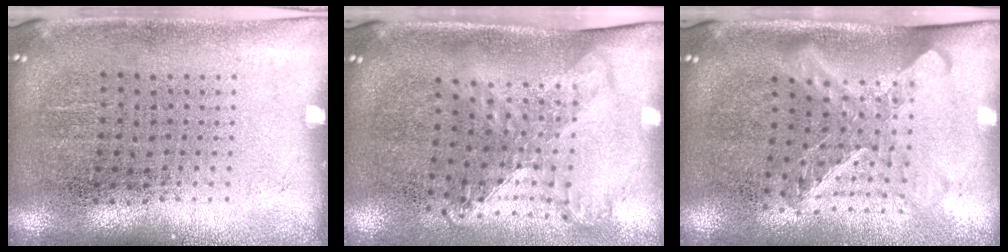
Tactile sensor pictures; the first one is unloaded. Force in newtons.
{"total": 1.6, "press": 1.2, "slide": 1.0}
{"total": 1.6, "press": 1.3, "slide": 1.0}